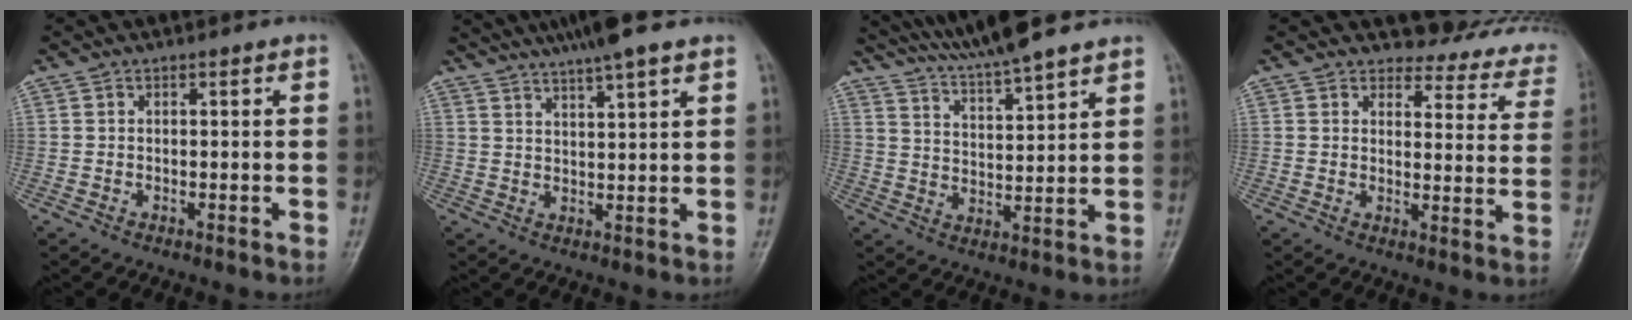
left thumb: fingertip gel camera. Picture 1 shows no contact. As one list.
[{"total": 9.3, "force": [7.4, 0.4, 5.8], "torque": [-0.088, -0.004, 0.114]}, {"total": 11.7, "force": [10.5, 0.1, 5.2], "torque": [-0.079, -0.035, 0.187]}, {"total": 14.3, "force": [13.3, 5.1, 1.0], "torque": [0.041, -0.110, 0.121]}]